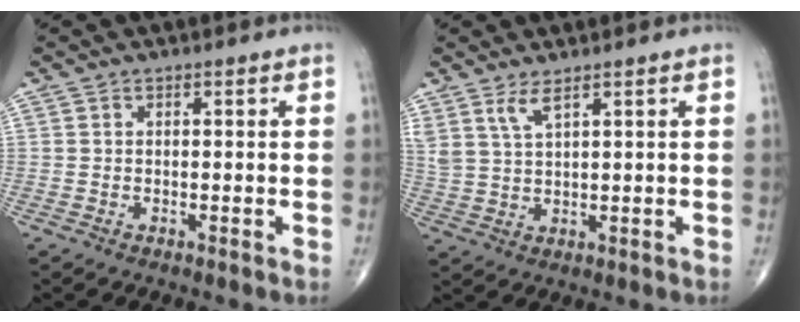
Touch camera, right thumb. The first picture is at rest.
{"total": 4.0, "force": [2.7, 0.9, 2.8], "torque": [-0.067, -0.015, 0.063]}